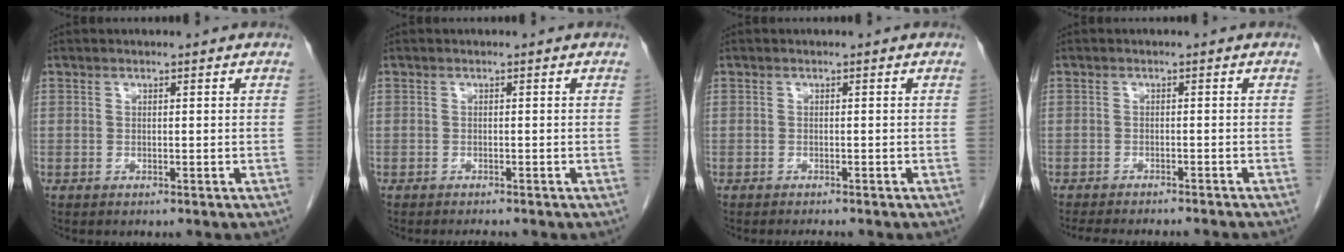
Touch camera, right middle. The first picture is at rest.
{"total": 1.3, "force": [-1.2, 0.0, 0.4], "torque": [-0.012, -0.007, -0.014]}
{"total": 1.3, "force": [-1.2, 0.0, 0.4], "torque": [-0.011, -0.006, -0.014]}
{"total": 11.5, "force": [-10.5, 1.1, 4.7], "torque": [-0.054, -0.015, -0.131]}